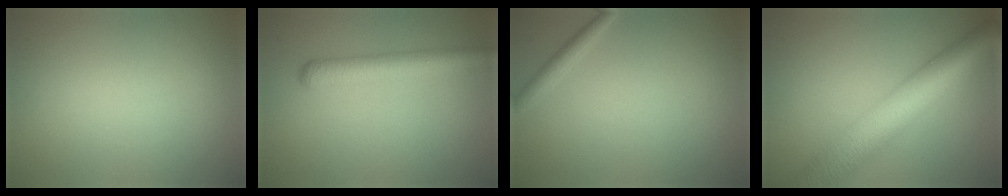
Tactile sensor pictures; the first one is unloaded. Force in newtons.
{"total": 3.4, "press": 3.4, "slide": 0.2}
{"total": 1.4, "press": 1.4, "slide": 0.1}
{"total": 9.5, "press": 9.5, "slide": 0.3}